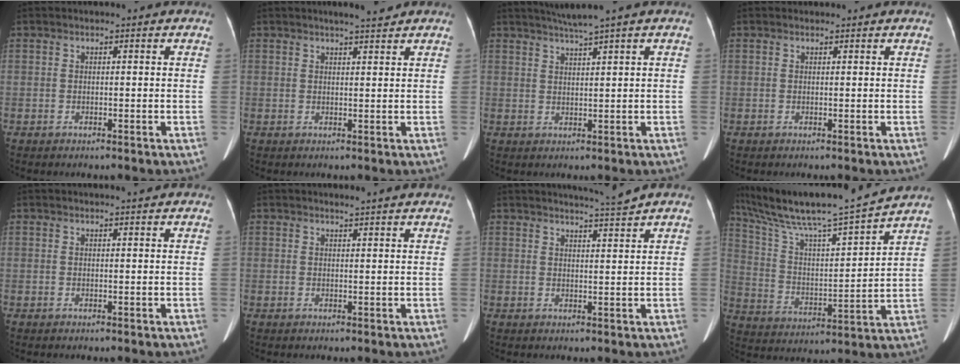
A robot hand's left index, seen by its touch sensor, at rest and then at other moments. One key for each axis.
{"total": 3.0, "fx": 2.6, "fy": 0.1, "fz": 1.4, "tx": -0.022, "ty": 0.003, "tz": 0.040}
{"total": 3.7, "fx": 3.0, "fy": -1.3, "fz": 1.7, "tx": -0.035, "ty": 0.000, "tz": 0.060}
{"total": 0.5, "fx": 0.5, "fy": 0.2, "fz": -0.1, "tx": -0.004, "ty": 0.003, "tz": 0.008}
{"total": 1.5, "fx": 1.4, "fy": -0.1, "fz": 0.3, "tx": -0.008, "ty": -0.002, "tz": 0.022}
{"total": 4.0, "fx": 3.8, "fy": -0.1, "fz": 1.2, "tx": -0.021, "ty": 0.007, "tz": 0.042}
{"total": 3.3, "fx": 3.0, "fy": -1.3, "fz": 0.0, "tx": -0.012, "ty": -0.013, "tz": 0.051}
{"total": 19.6, "fx": 17.2, "fy": -0.3, "fz": 9.4, "tx": -0.173, "ty": 0.004, "tz": 0.288}